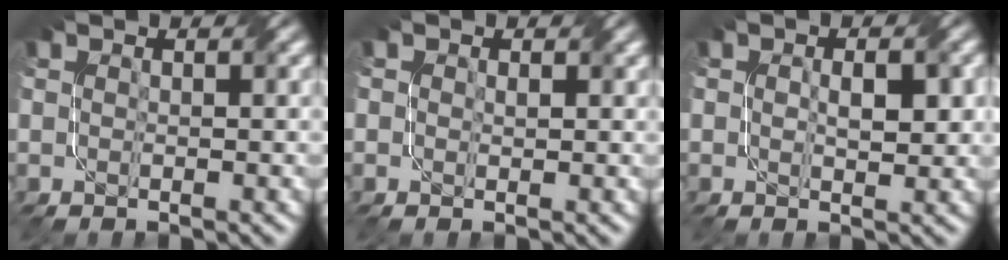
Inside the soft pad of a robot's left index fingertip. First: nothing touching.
{"total": 0.8, "force": [0.3, 0.6, 0.5], "torque": [-0.003, -0.001, 0.004]}
{"total": 2.5, "force": [0.3, 1.2, 2.2], "torque": [-0.036, -0.002, 0.005]}